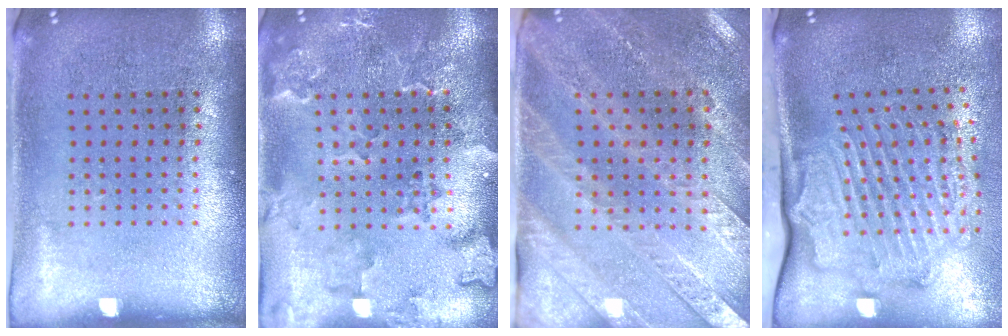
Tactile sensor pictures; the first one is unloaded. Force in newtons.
{"total": 2.3, "press": 2.1, "slide": 0.8}
{"total": 2.9, "press": 2.7, "slide": 1.2}
{"total": 2.4, "press": 2.2, "slide": 0.9}